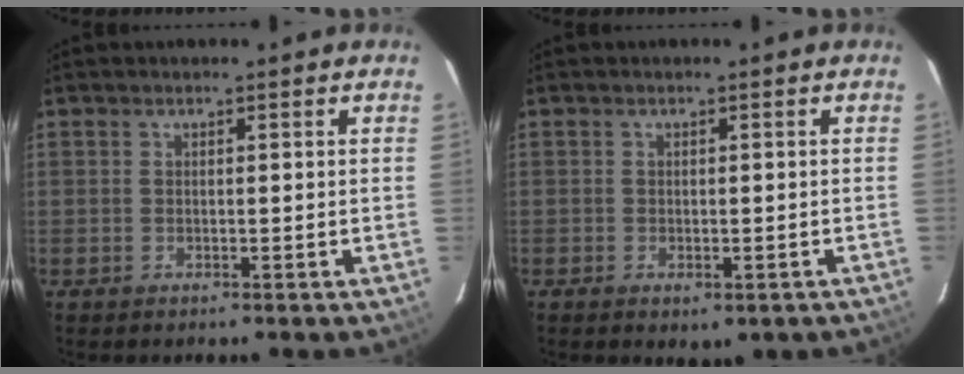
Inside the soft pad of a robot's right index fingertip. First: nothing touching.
{"total": 2.8, "force": [-1.3, 1.9, 1.7], "torque": [-0.029, -0.011, -0.015]}